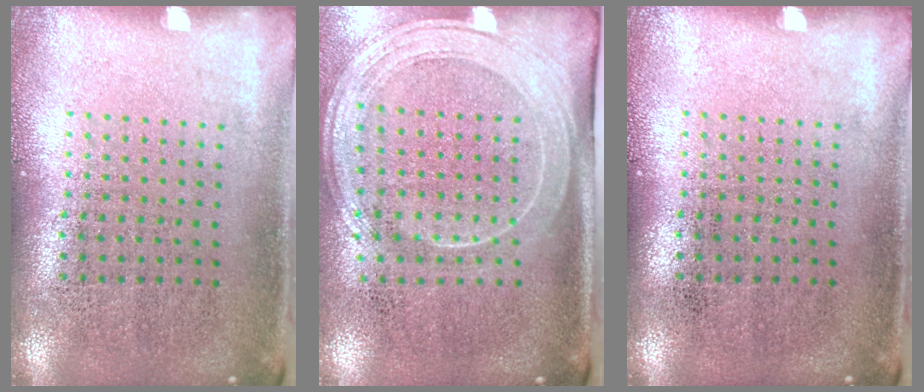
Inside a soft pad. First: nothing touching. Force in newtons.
{"total": 2.0, "press": 1.7, "slide": 1.1}
{"total": 0.0}